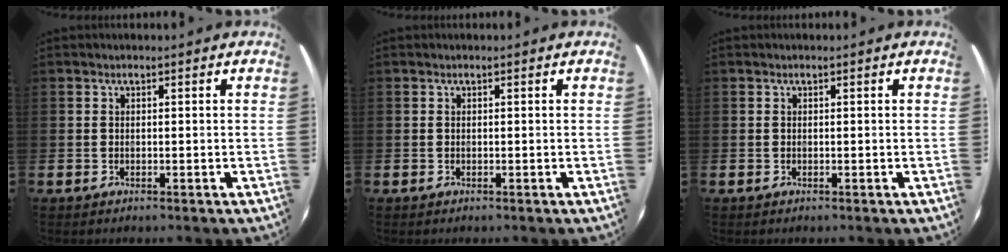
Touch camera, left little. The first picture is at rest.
{"total": 0.0}
{"total": 0.0}